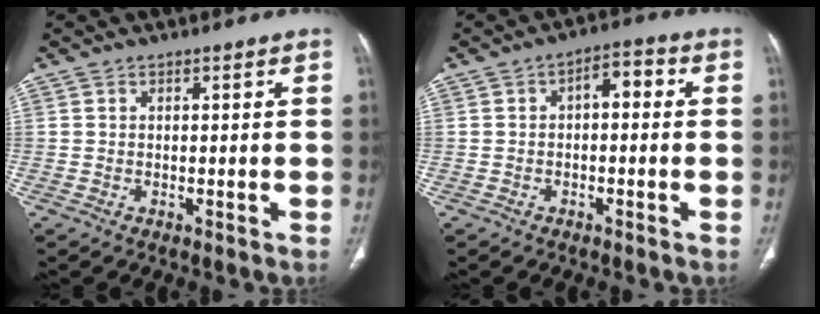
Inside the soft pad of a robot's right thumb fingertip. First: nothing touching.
{"total": 4.4, "force": [0.2, 2.4, 3.7], "torque": [-0.036, 0.019, -0.008]}